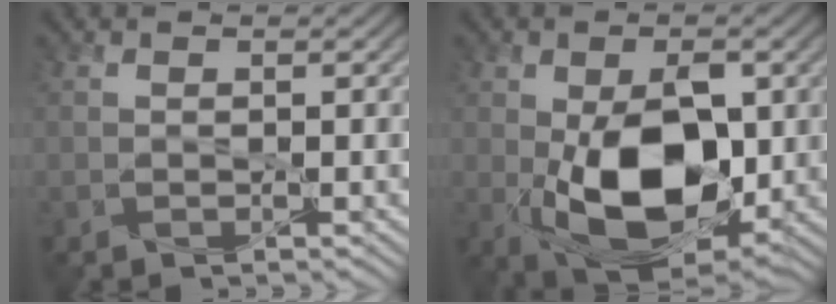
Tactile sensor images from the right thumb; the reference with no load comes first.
{"total": 14.3, "force": [-1.9, 8.0, 11.7], "torque": [-0.199, -0.012, -0.029]}